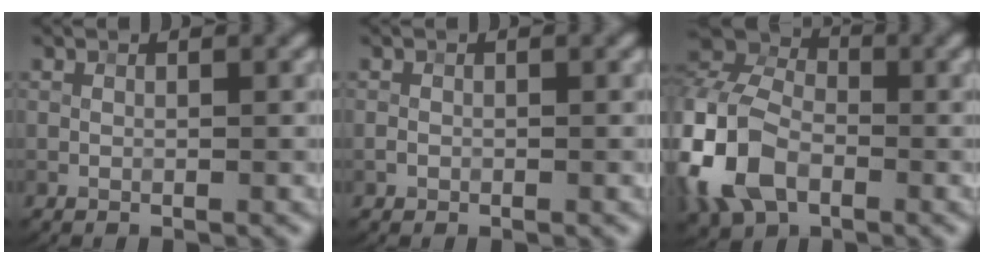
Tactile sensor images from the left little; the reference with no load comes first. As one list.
[{"total": 0.6, "force": [-0.2, 0.6, 0.3], "torque": [-0.006, 0.002, -0.004]}, {"total": 11.2, "force": [-3.2, 7.4, 7.7], "torque": [-0.192, -0.008, -0.078]}]